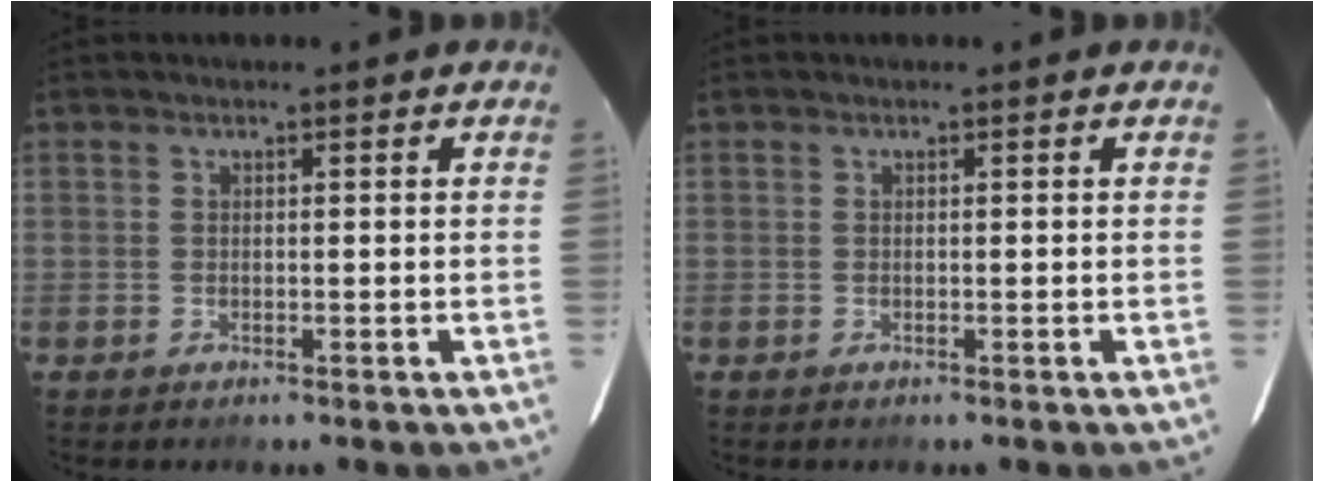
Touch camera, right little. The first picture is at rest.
{"total": 0.0}